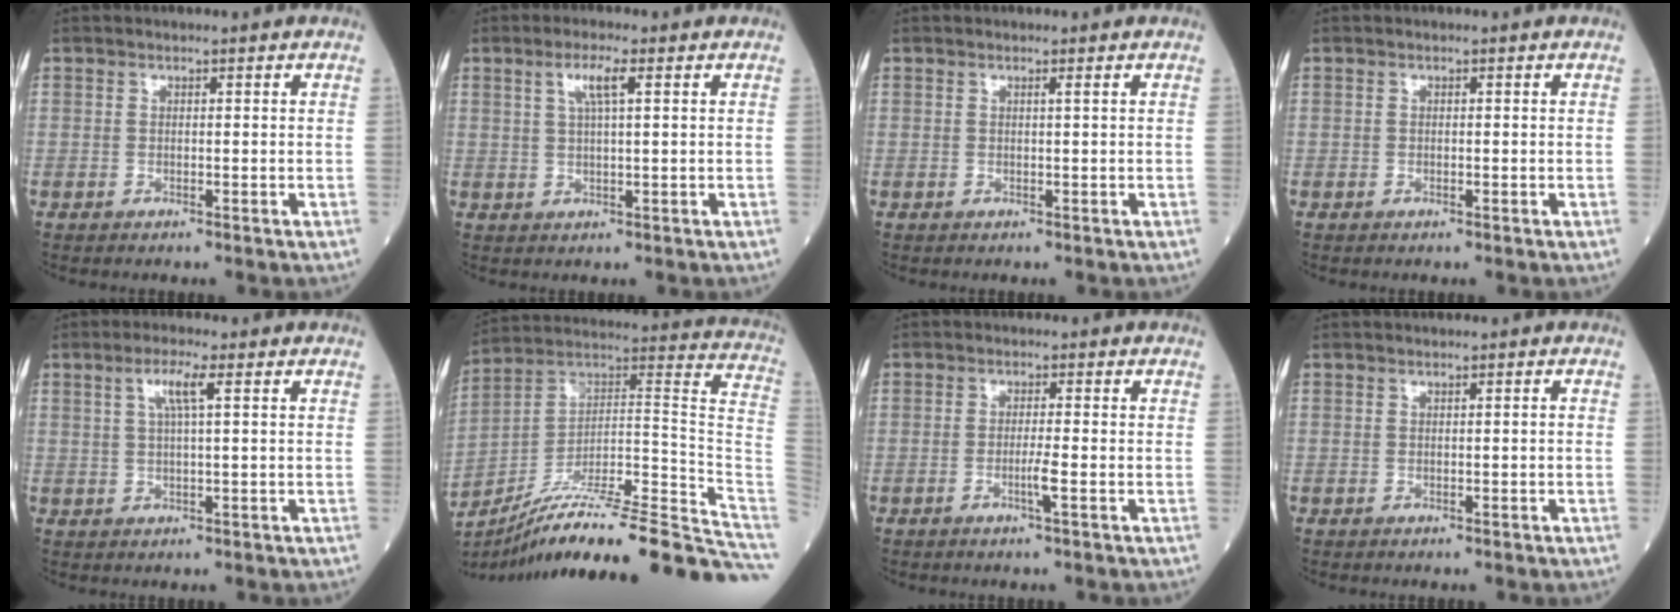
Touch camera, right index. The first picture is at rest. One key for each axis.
{"total": 3.8, "fx": 1.6, "fy": 0.2, "fz": 3.5, "tx": -0.071, "ty": 0.007, "tz": 0.031}
{"total": 0.0}
{"total": 0.0}
{"total": 3.9, "fx": 1.4, "fy": 0.0, "fz": 3.7, "tx": -0.075, "ty": 0.007, "tz": 0.028}
{"total": 29.9, "fx": -24.0, "fy": 1.0, "fz": 17.8, "tx": -0.147, "ty": 0.023, "tz": -0.359}
{"total": 2.5, "fx": -1.0, "fy": -0.3, "fz": 2.3, "tx": -0.046, "ty": -0.003, "tz": -0.019}
{"total": 0.0}